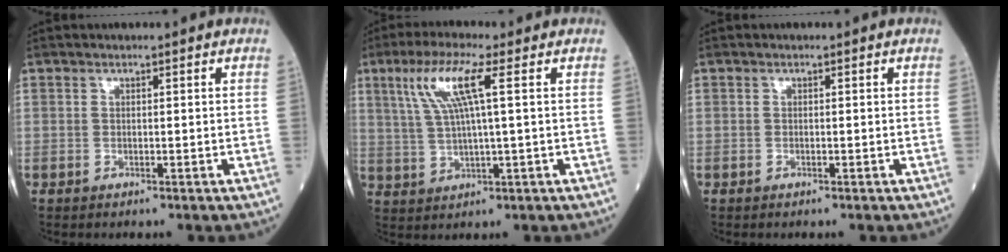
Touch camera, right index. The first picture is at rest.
{"total": 8.2, "force": [3.0, 0.2, 7.6], "torque": [-0.162, 0.015, 0.062]}
{"total": 0.0}